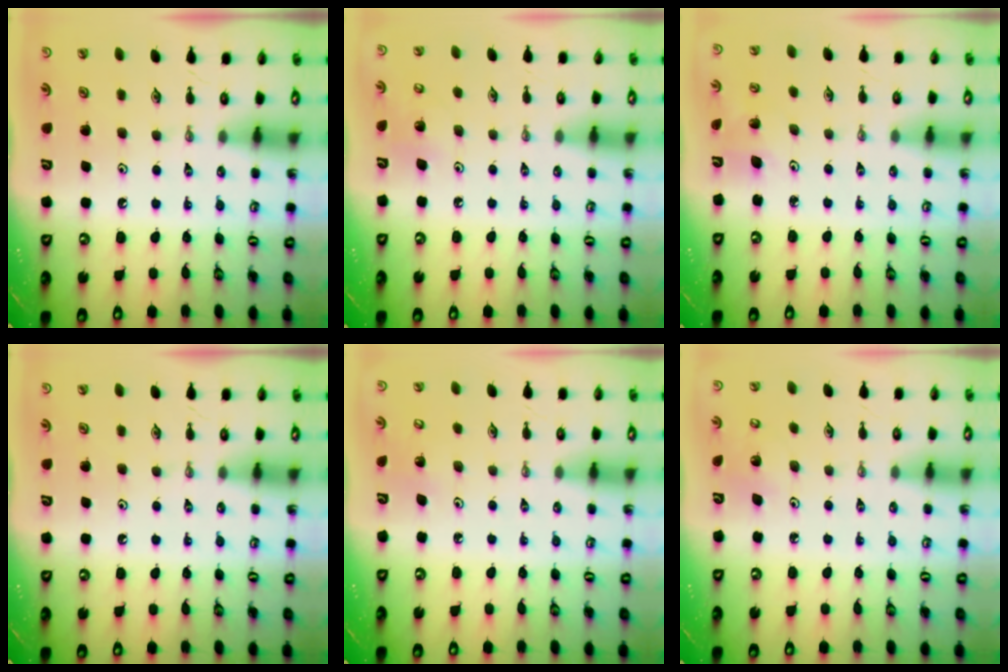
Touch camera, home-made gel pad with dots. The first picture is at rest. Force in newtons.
{"total": 5.5, "press": 5.4, "slide": 0.8}
{"total": 5.2, "press": 4.9, "slide": 1.8}
{"total": 0.0}
{"total": 2.5, "press": 2.5, "slide": 0.2}
{"total": 3.5, "press": 3.5, "slide": 0.3}